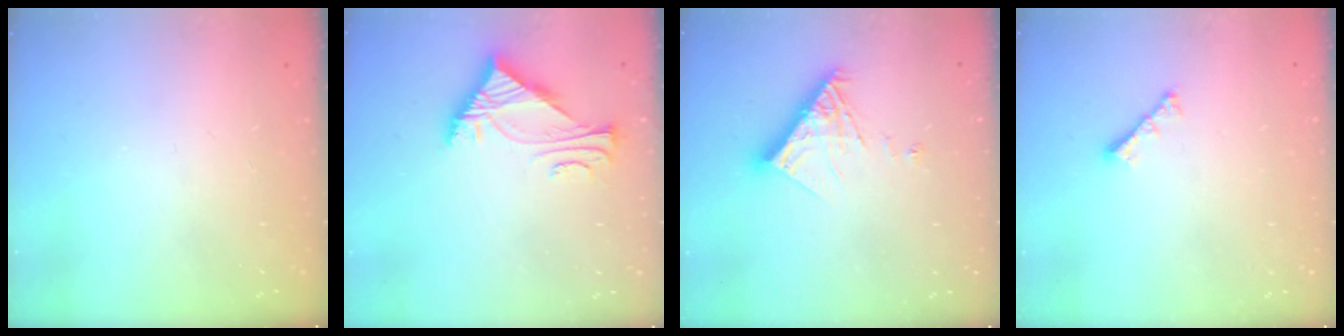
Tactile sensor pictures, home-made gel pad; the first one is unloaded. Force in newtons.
{"total": 5.8, "press": 5.7, "slide": 0.8}
{"total": 10.3, "press": 10.2, "slide": 0.9}
{"total": 2.8, "press": 2.7, "slide": 0.6}